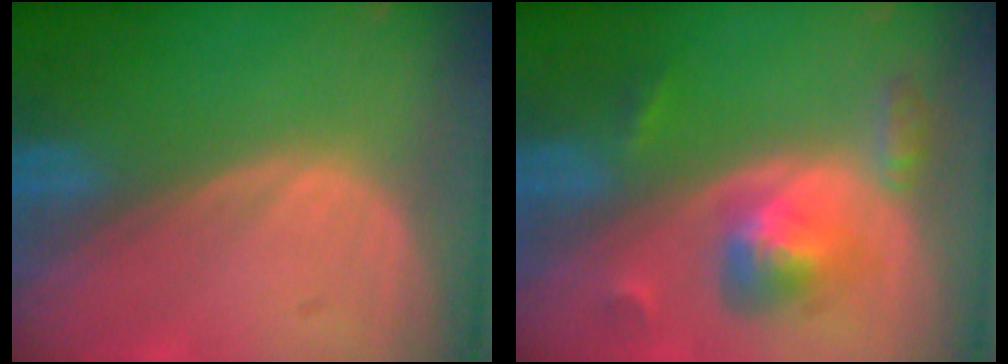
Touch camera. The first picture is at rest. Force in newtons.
{"total": 6.0, "press": 5.4, "slide": 2.7}